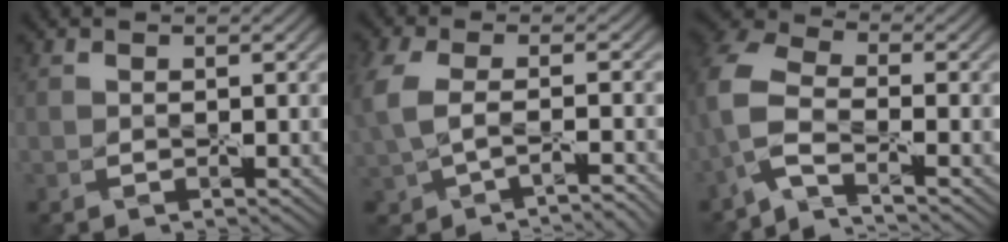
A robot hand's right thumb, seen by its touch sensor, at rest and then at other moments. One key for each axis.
{"total": 4.1, "fx": -0.9, "fy": 1.7, "fz": 3.6, "tx": -0.098, "ty": -0.006, "tz": -0.018}
{"total": 5.2, "fx": -2.9, "fy": 2.1, "fz": 3.8, "tx": -0.089, "ty": 0.012, "tz": -0.079}